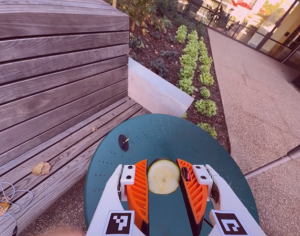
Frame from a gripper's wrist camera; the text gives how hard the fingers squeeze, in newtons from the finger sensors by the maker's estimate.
{"total": 13.2, "left": 13.8, "right": 12.7}